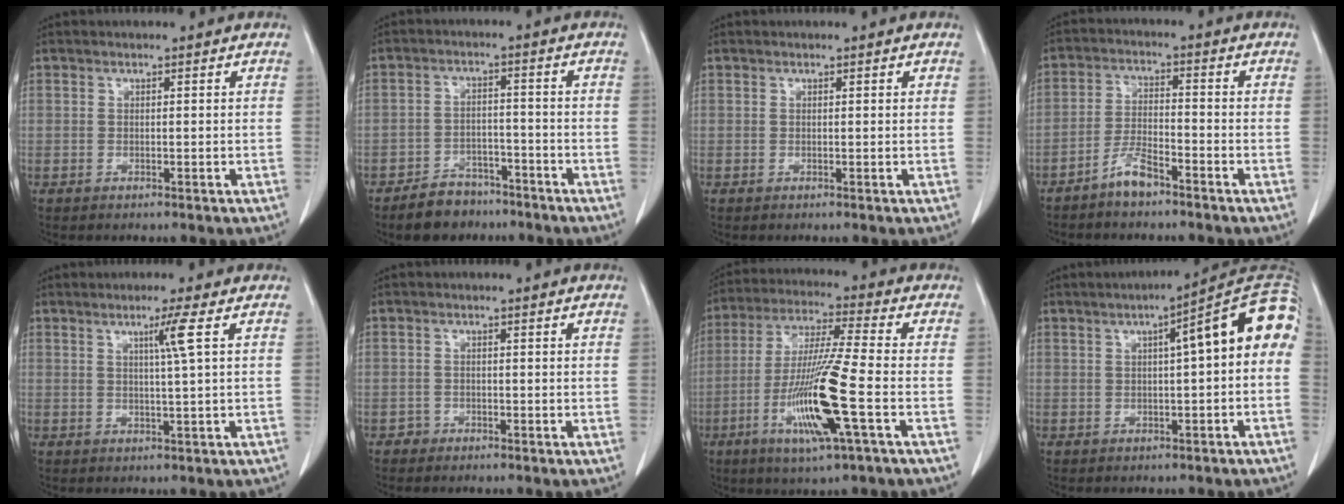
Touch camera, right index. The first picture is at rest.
{"total": 6.4, "force": [-5.1, 3.6, 1.6], "torque": [-0.030, 0.004, -0.082]}
{"total": 0.0}
{"total": 4.6, "force": [-3.7, 1.0, 2.6], "torque": [-0.056, 0.000, -0.075]}
{"total": 3.4, "force": [1.1, -1.2, 3.0], "torque": [-0.056, -0.006, 0.023]}
{"total": 1.3, "force": [-0.8, 1.0, -0.2], "torque": [0.002, 0.007, -0.020]}
{"total": 14.6, "force": [-4.7, -0.2, 13.9], "torque": [-0.281, -0.020, -0.091]}
{"total": 10.6, "force": [1.7, 1.3, 10.4], "torque": [-0.135, 0.038, 0.012]}